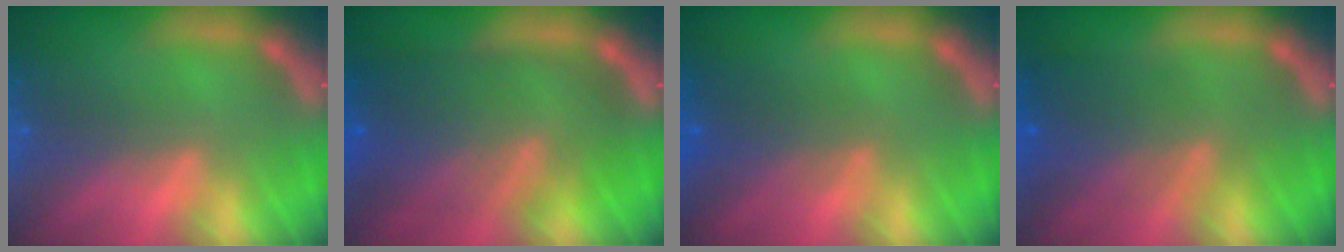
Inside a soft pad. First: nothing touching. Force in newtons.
{"total": 10.0}
{"total": 3.5}
{"total": 6.6}